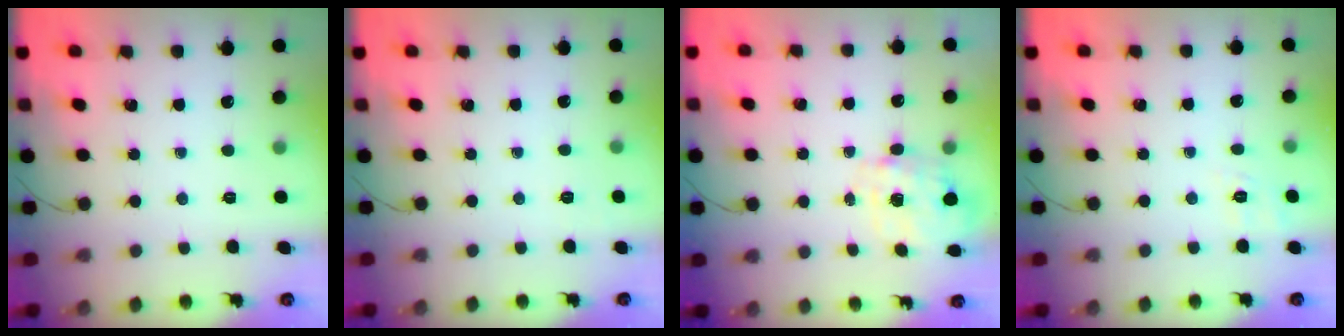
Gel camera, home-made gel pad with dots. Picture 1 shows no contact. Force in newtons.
{"total": 2.0, "press": 1.3, "slide": 1.5}
{"total": 3.9, "press": 3.8, "slide": 0.9}
{"total": 2.1, "press": 0.5, "slide": 2.0}